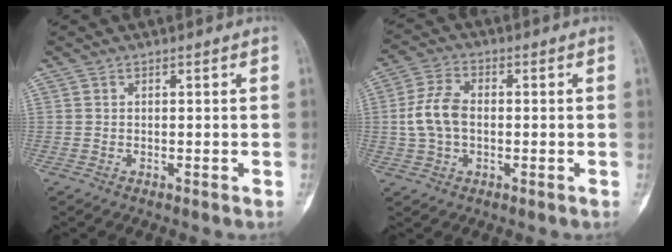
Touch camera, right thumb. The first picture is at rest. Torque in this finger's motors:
{"motor_torque": [0.01, 0.01, 0.00, 0.00, 0.03]}